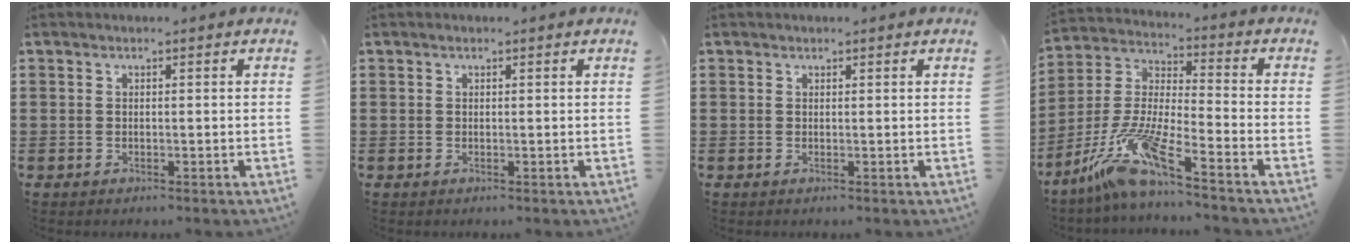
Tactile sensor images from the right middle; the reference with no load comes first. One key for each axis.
{"total": 0.0}
{"total": 0.0}
{"total": 11.3, "fx": -8.7, "fy": 0.1, "fz": 7.3, "tx": -0.169, "ty": -0.016, "tz": -0.181}